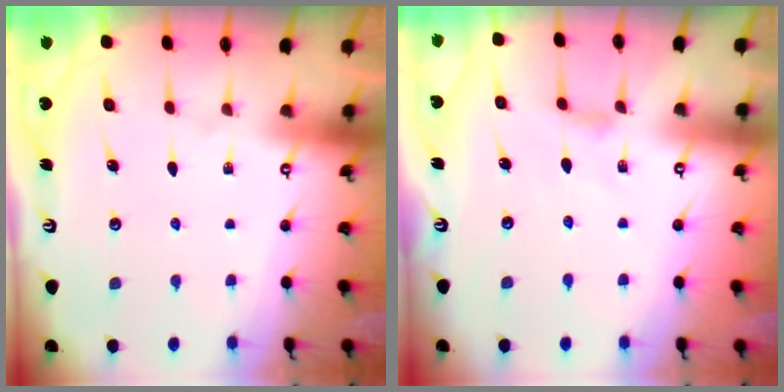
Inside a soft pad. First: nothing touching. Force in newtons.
{"total": 2.0, "press": 1.9, "slide": 0.5}